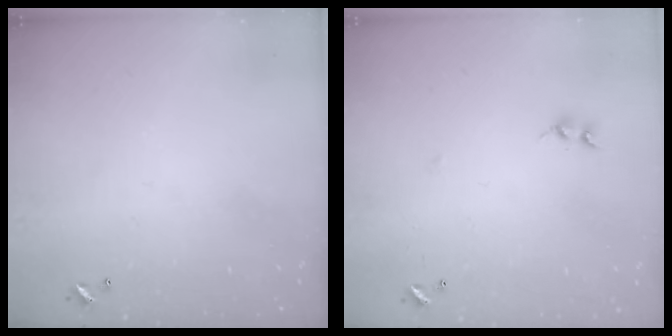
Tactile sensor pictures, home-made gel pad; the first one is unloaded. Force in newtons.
{"total": 7.6, "press": 7.6, "slide": 0.4}